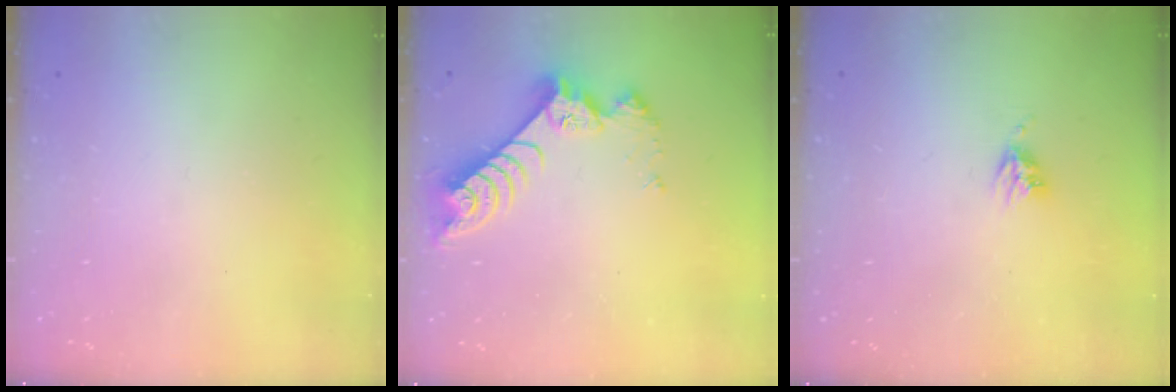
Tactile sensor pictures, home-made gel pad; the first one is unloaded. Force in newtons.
{"total": 9.4, "press": 9.3, "slide": 0.8}
{"total": 5.2, "press": 5.2, "slide": 0.6}